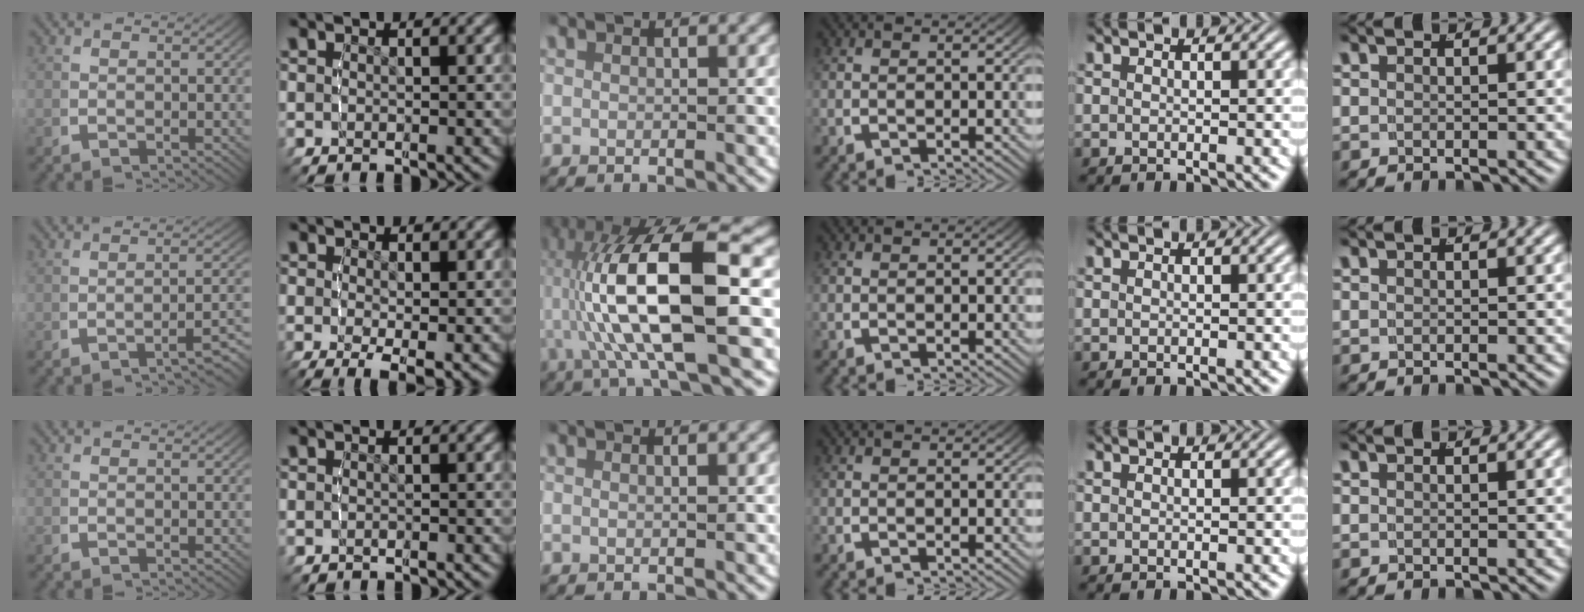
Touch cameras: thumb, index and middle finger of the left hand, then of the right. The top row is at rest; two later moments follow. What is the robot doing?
{"motion": "lift_and_place", "object": "condiment"}